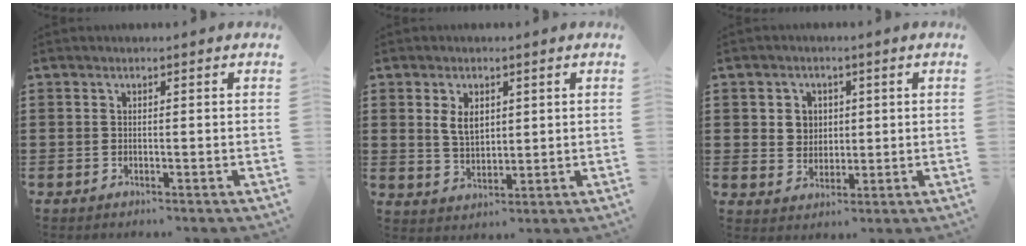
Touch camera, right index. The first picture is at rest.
{"total": 4.0, "force": [1.4, 2.5, 2.9], "torque": [-0.055, 0.005, 0.023]}
{"total": 3.6, "force": [1.0, 3.3, 1.0], "torque": [-0.033, 0.011, 0.016]}